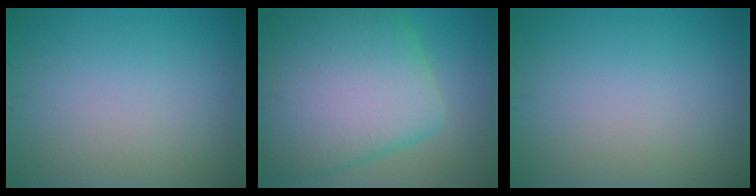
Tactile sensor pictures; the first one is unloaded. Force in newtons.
{"total": 12.9, "press": 12.9, "slide": 0.4}
{"total": 0.0}